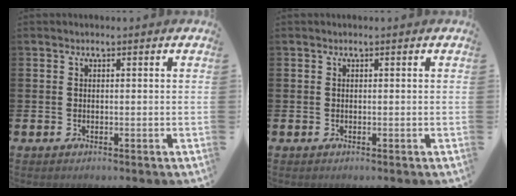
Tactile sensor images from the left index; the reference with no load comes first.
{"total": 0.0}